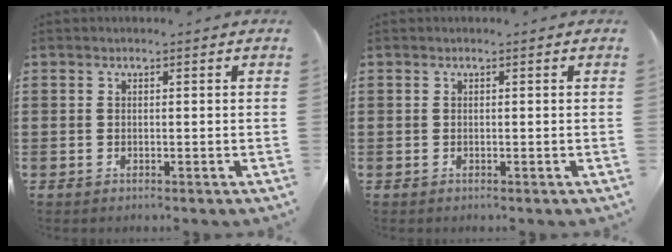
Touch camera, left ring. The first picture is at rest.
{"total": 0.0}